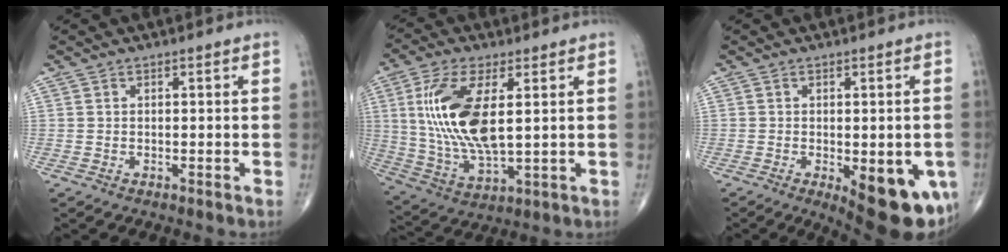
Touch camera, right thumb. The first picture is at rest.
{"total": 16.1, "force": [3.0, 6.6, 14.4], "torque": [-0.302, -0.016, 0.065]}
{"total": 14.9, "force": [-4.9, 5.7, 12.9], "torque": [-0.120, -0.009, -0.047]}